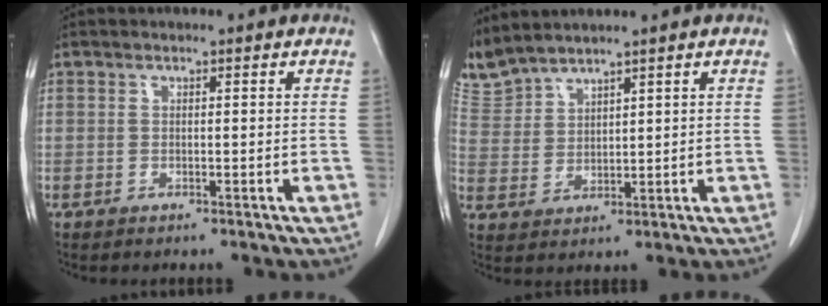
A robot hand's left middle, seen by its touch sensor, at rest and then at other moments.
{"total": 5.3, "force": [5.3, 0.2, 0.5], "torque": [-0.031, 0.010, 0.118]}